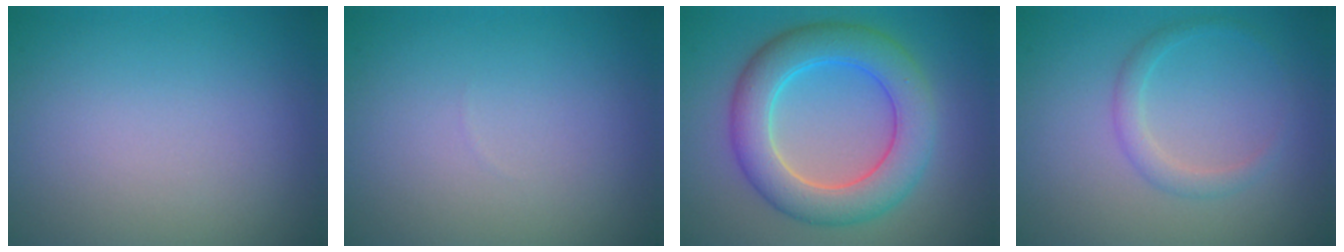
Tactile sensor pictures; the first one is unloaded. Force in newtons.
{"total": 0.0}
{"total": 7.1, "press": 7.1, "slide": 0.3}
{"total": 1.6, "press": 1.6, "slide": 0.1}